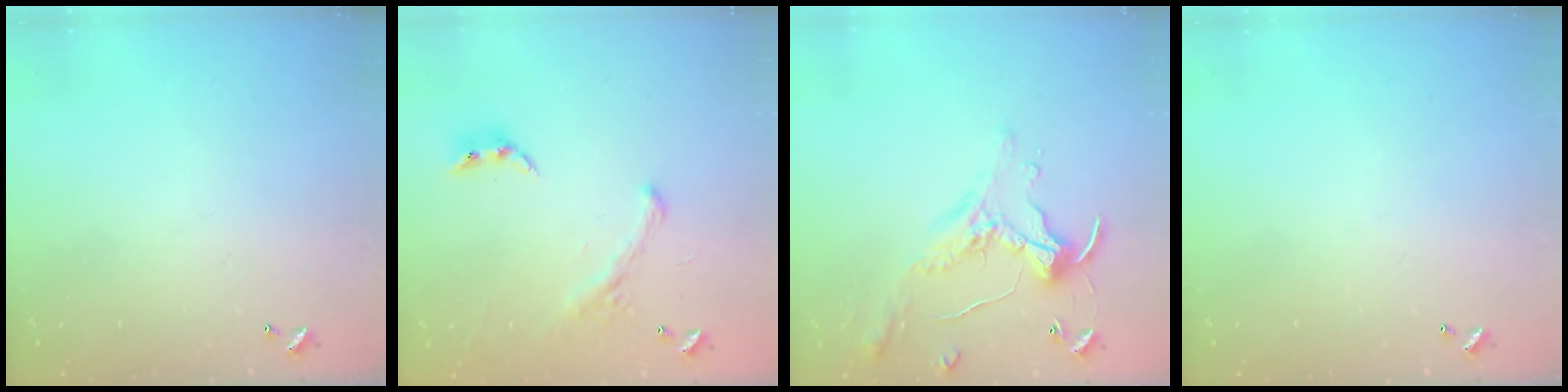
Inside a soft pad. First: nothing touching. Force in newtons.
{"total": 1.6, "press": 1.1, "slide": 1.2}
{"total": 0.0}
{"total": 0.0}